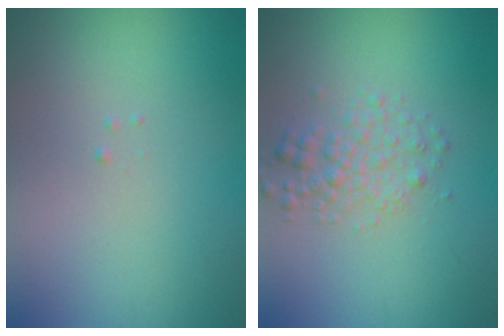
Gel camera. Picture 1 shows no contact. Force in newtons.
{"total": 2.3, "press": 2.3, "slide": 0.1}